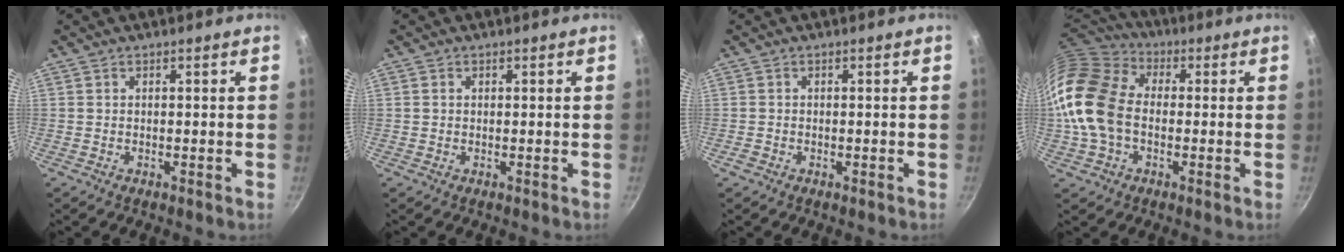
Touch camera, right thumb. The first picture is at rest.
{"total": 0.7, "force": [0.2, 0.6, 0.3], "torque": [-0.004, 0.004, 0.002]}
{"total": 1.0, "force": [-0.5, 0.7, 0.4], "torque": [-0.007, 0.001, -0.009]}
{"total": 18.3, "force": [-0.9, 13.3, 12.5], "torque": [-0.238, 0.032, -0.029]}